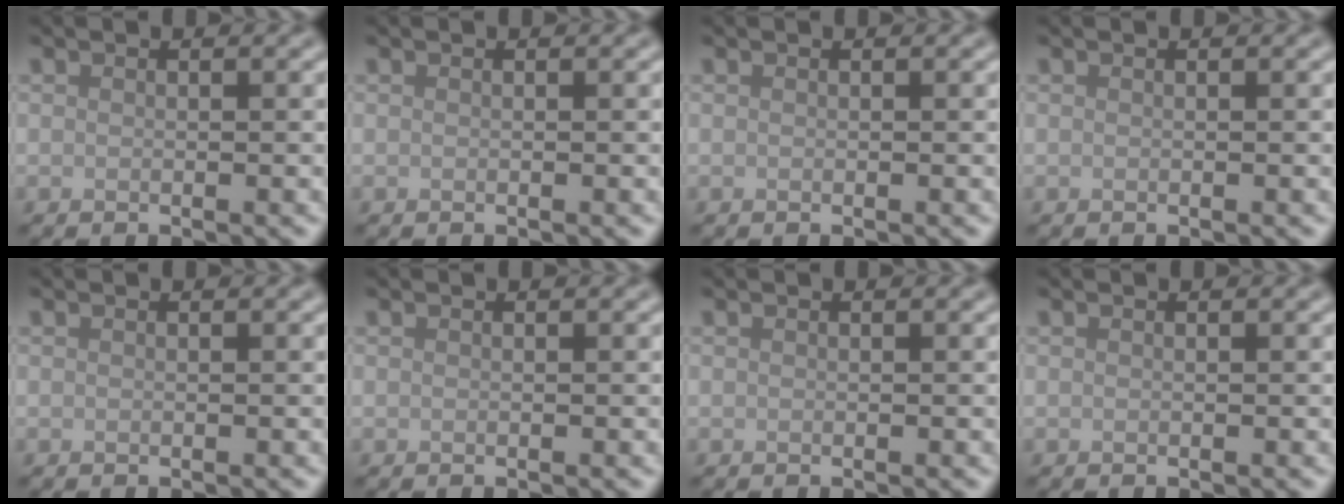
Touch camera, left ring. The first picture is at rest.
{"total": 0.0}
{"total": 0.0}
{"total": 0.0}
{"total": 0.0}
{"total": 0.0}
{"total": 0.0}
{"total": 0.0}